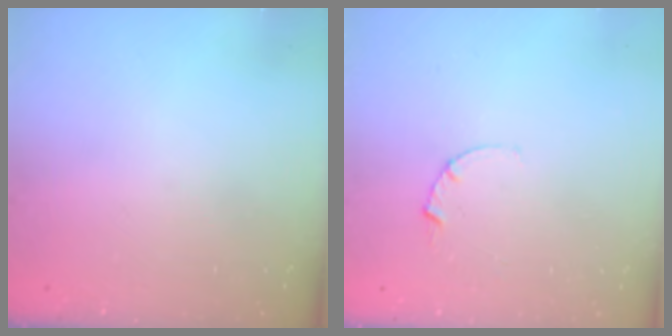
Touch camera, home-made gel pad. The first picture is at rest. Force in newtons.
{"total": 2.5, "press": 2.5, "slide": 0.3}